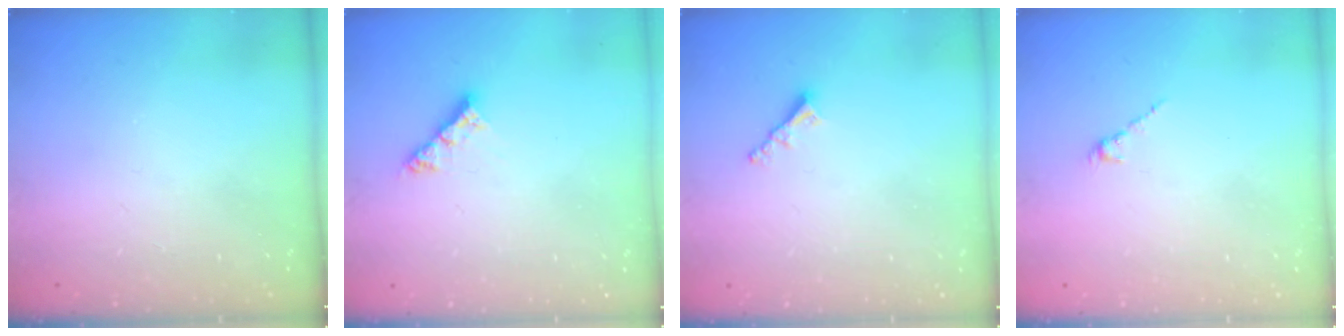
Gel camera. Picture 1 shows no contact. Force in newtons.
{"total": 5.3, "press": 5.3, "slide": 0.6}
{"total": 2.3, "press": 2.3, "slide": 0.1}
{"total": 1.3, "press": 1.2, "slide": 0.5}